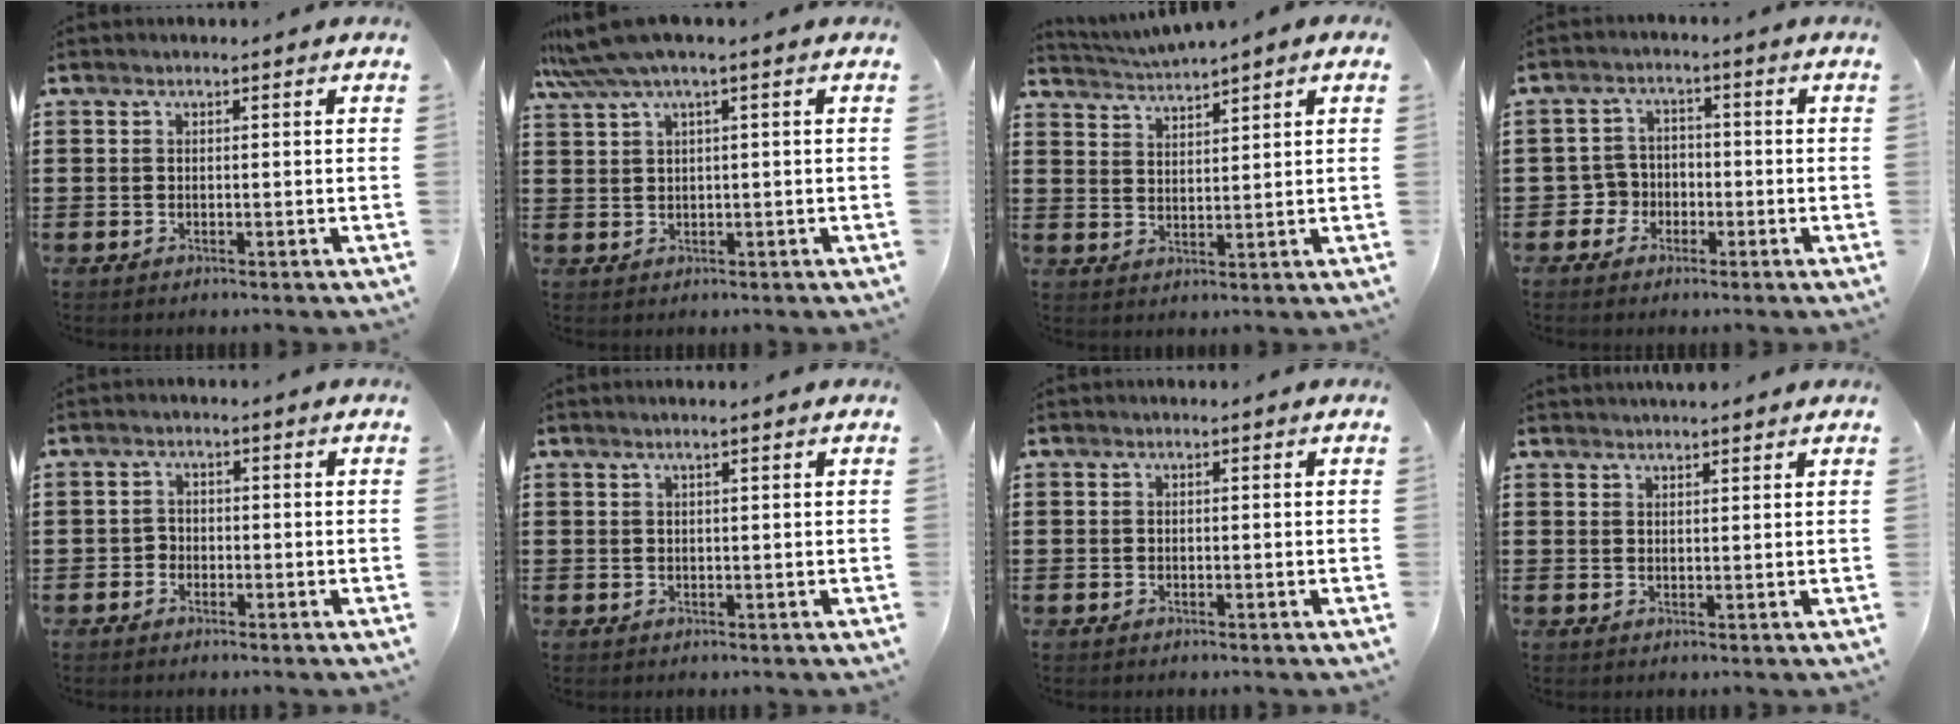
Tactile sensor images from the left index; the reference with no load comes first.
{"total": 4.2, "force": [1.9, 0.1, 3.7], "torque": [-0.088, -0.007, 0.029]}
{"total": 2.4, "force": [2.4, -0.3, 0.3], "torque": [-0.016, -0.011, 0.041]}
{"total": 3.6, "force": [-1.8, 3.0, 0.8], "torque": [-0.035, 0.005, -0.042]}
{"total": 1.5, "force": [-0.9, 1.1, 0.2], "torque": [-0.010, 0.004, -0.022]}
{"total": 1.0, "force": [0.6, -0.2, 0.8], "torque": [-0.013, -0.002, 0.011]}
{"total": 0.0}
{"total": 2.1, "force": [2.1, 0.1, 0.3], "torque": [-0.009, 0.001, 0.040]}